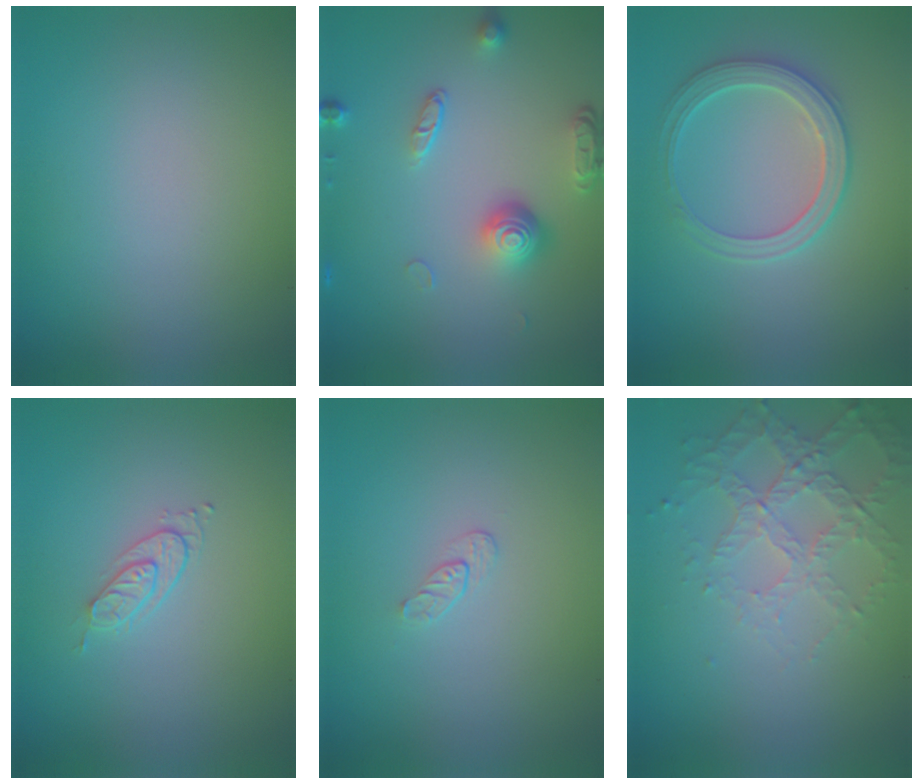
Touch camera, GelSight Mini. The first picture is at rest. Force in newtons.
{"total": 4.2, "press": 3.0, "slide": 2.9}
{"total": 3.4, "press": 3.2, "slide": 1.0}
{"total": 1.7, "press": 1.1, "slide": 1.3}
{"total": 0.8, "press": 0.5, "slide": 0.7}
{"total": 4.3, "press": 3.2, "slide": 2.9}